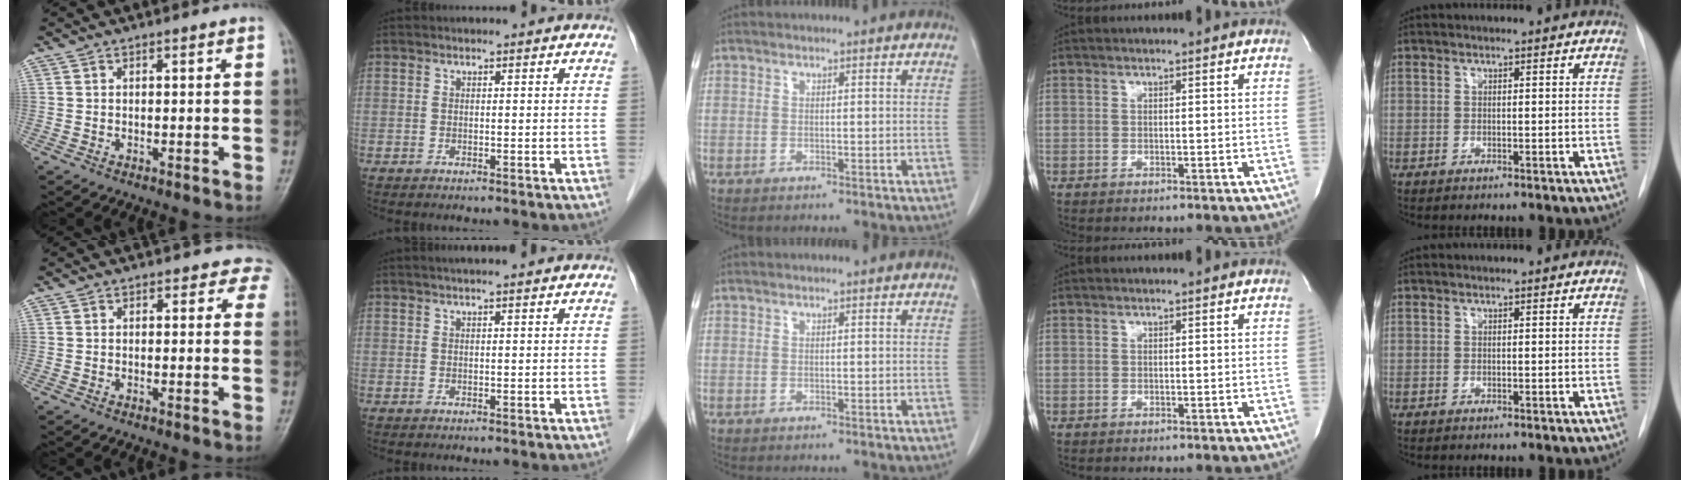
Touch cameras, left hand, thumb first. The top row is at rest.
{"thumb": {"total": 3.1, "force": [2.2, 2.2, 0.3], "torque": [0.031, -0.008, -0.004]}, "index": {"total": 4.7, "force": [4.0, 0.2, 2.6], "torque": [-0.034, 0.026, 0.055]}}